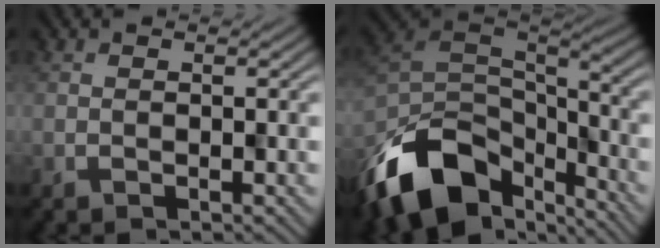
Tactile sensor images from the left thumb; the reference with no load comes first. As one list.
[{"total": 14.8, "force": [-9.4, 8.0, 8.1], "torque": [-0.194, -0.025, -0.152]}]